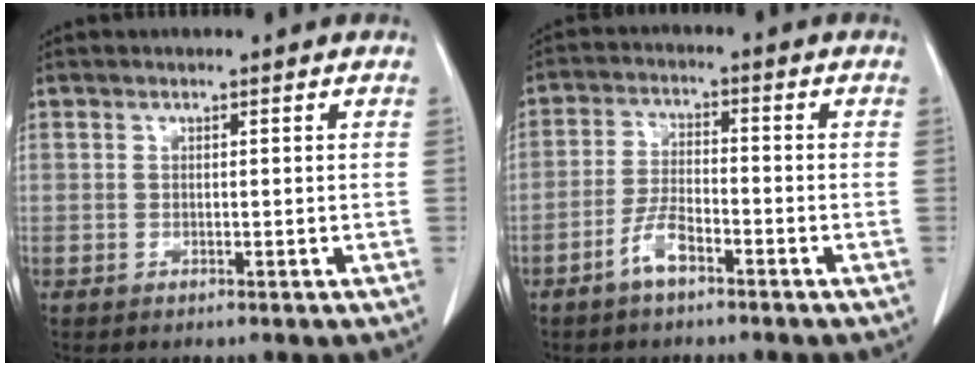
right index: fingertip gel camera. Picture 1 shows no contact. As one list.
[{"total": 4.7, "force": [-3.0, 1.4, 3.3], "torque": [-0.072, 0.003, -0.058]}]